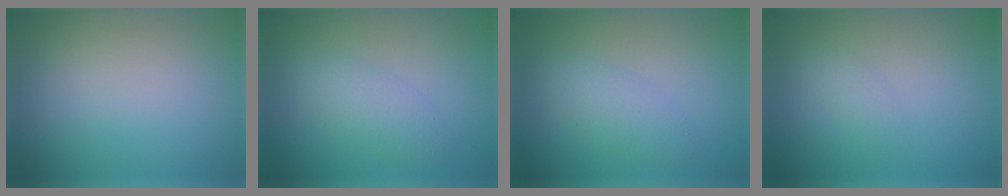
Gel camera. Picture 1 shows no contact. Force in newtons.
{"total": 2.8, "press": 2.8, "slide": 0.1}
{"total": 2.7, "press": 2.7, "slide": 0.0}
{"total": 1.1, "press": 1.1, "slide": 0.0}